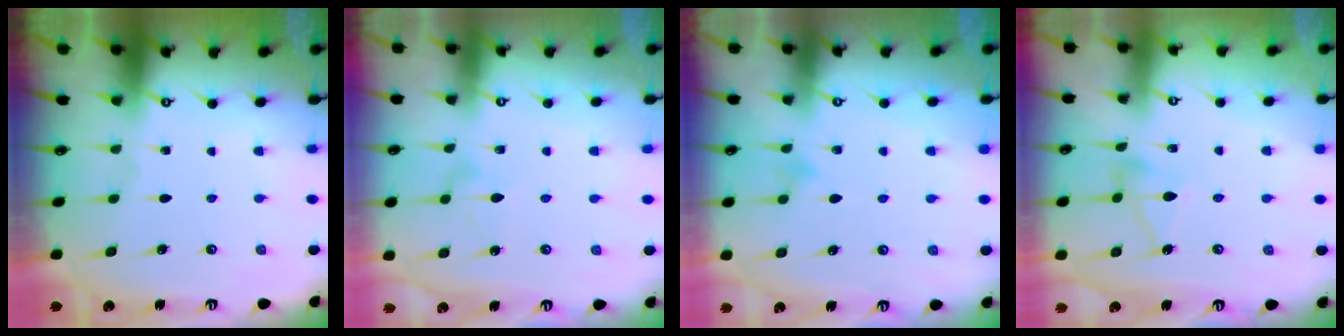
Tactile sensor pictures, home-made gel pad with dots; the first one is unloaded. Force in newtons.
{"total": 4.6, "press": 4.6, "slide": 0.4}
{"total": 5.8, "press": 5.8, "slide": 0.4}
{"total": 5.9, "press": 5.9, "slide": 0.5}